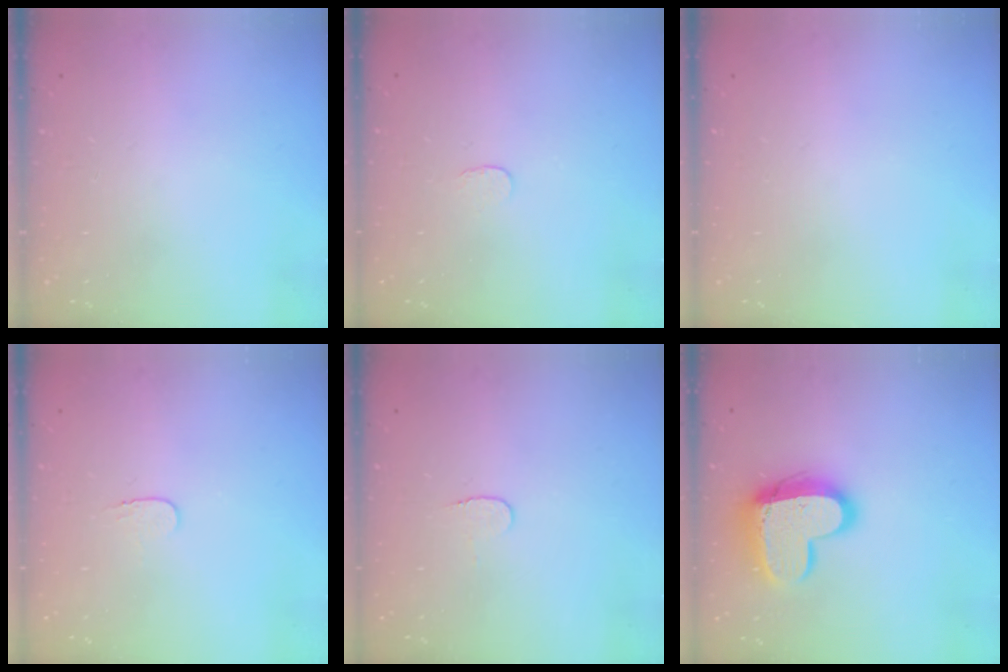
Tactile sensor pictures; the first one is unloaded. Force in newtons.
{"total": 2.6, "press": 2.6, "slide": 0.2}
{"total": 0.0}
{"total": 3.6, "press": 3.6, "slide": 0.4}
{"total": 3.3, "press": 3.3, "slide": 0.3}
{"total": 16.9, "press": 16.8, "slide": 1.4}